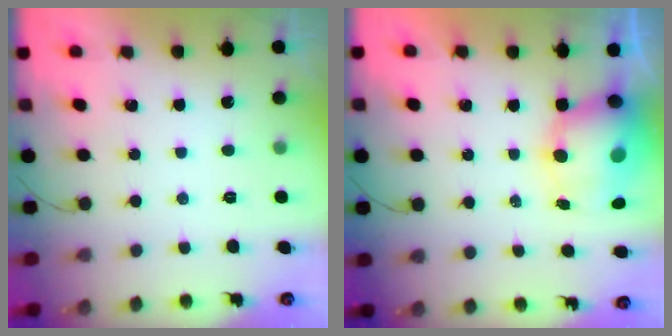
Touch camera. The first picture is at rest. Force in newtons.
{"total": 10.0, "press": 9.6, "slide": 2.7}